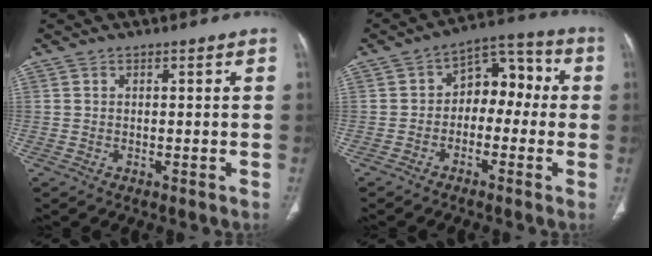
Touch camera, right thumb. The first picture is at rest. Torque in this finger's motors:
{"motor_torque": [0.19, -0.51, -0.06, 0.37, 0.12]}